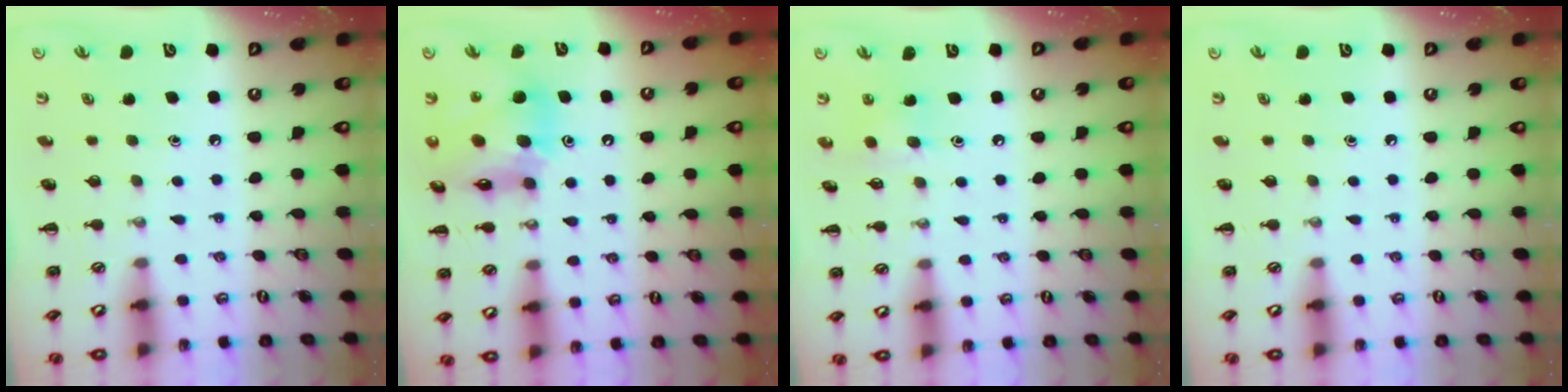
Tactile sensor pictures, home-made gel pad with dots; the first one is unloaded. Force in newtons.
{"total": 14.8, "press": 14.2, "slide": 4.2}
{"total": 6.0, "press": 6.0, "slide": 0.7}
{"total": 0.0}